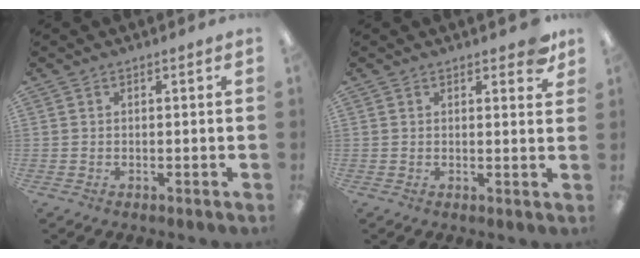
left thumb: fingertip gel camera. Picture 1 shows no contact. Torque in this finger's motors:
{"motor_torque": [0.81, 0.26, 1.17, -0.22, 0.08]}